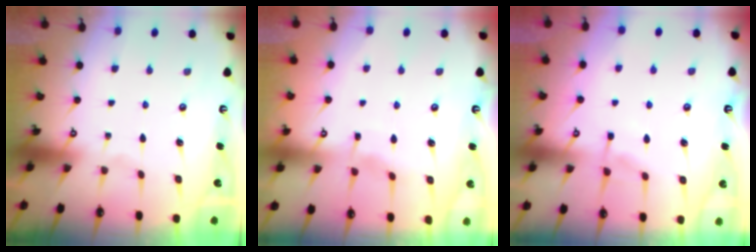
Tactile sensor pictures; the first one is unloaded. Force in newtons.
{"total": 3.7, "press": 3.6, "slide": 0.4}
{"total": 3.5, "press": 3.5, "slide": 0.7}